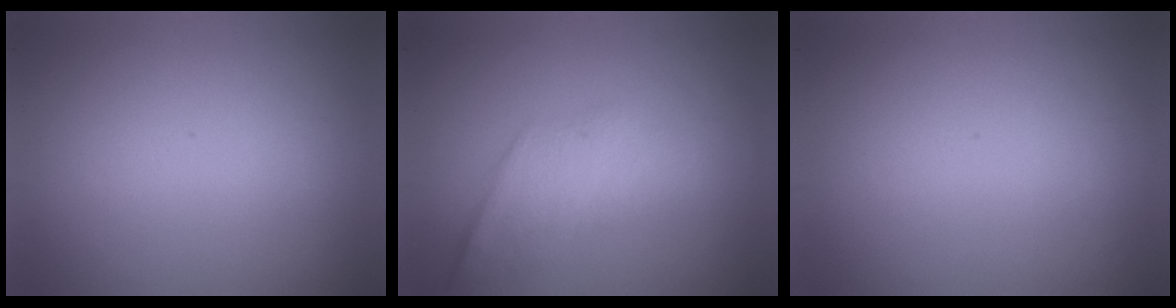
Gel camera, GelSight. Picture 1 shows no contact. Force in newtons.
{"total": 2.3}
{"total": 0.0}